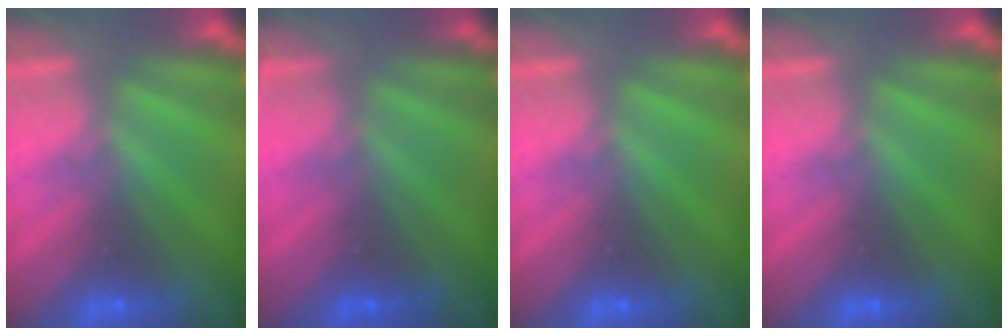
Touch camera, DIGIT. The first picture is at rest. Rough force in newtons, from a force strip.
{"total": 2.4}
{"total": 0.0}
{"total": 0.0}